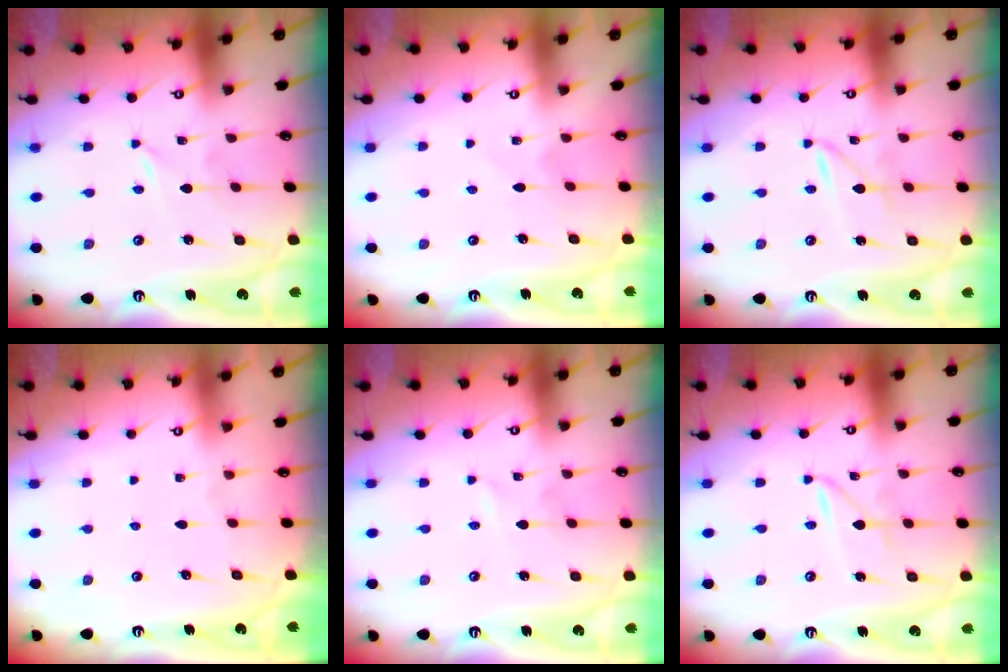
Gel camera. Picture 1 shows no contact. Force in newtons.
{"total": 3.0, "press": 3.0, "slide": 0.3}
{"total": 1.6, "press": 1.6, "slide": 0.0}
{"total": 0.0}
{"total": 0.0}
{"total": 1.5, "press": 1.5, "slide": 0.1}